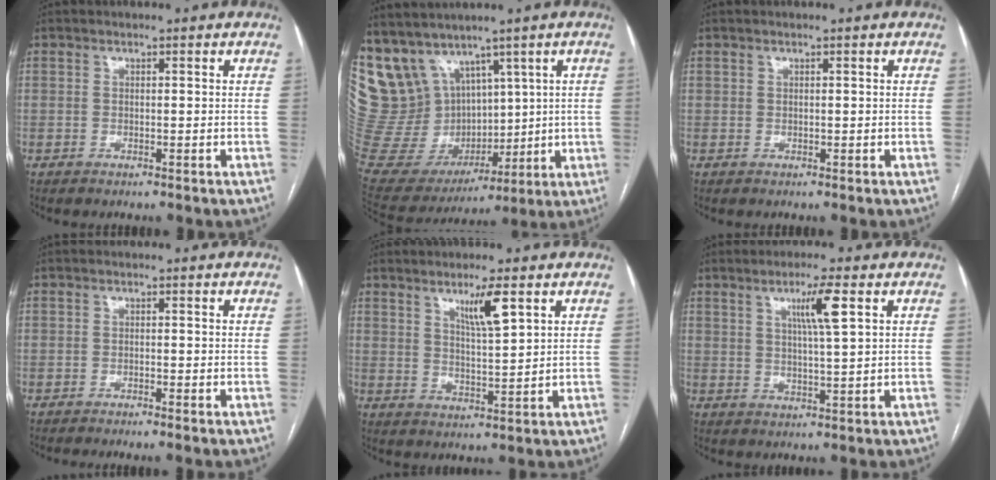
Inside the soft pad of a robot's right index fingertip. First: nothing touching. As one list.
[{"total": 21.5, "force": [10.6, 15.8, 10.0], "torque": [-0.237, 0.065, 0.237]}, {"total": 0.0}, {"total": 1.7, "force": [-1.2, 0.0, 1.2], "torque": [-0.021, -0.001, -0.020]}, {"total": 5.8, "force": [3.2, 0.4, 4.8], "torque": [-0.084, -0.009, 0.057]}, {"total": 5.7, "force": [2.5, 0.0, 5.2], "torque": [-0.090, -0.002, 0.040]}]